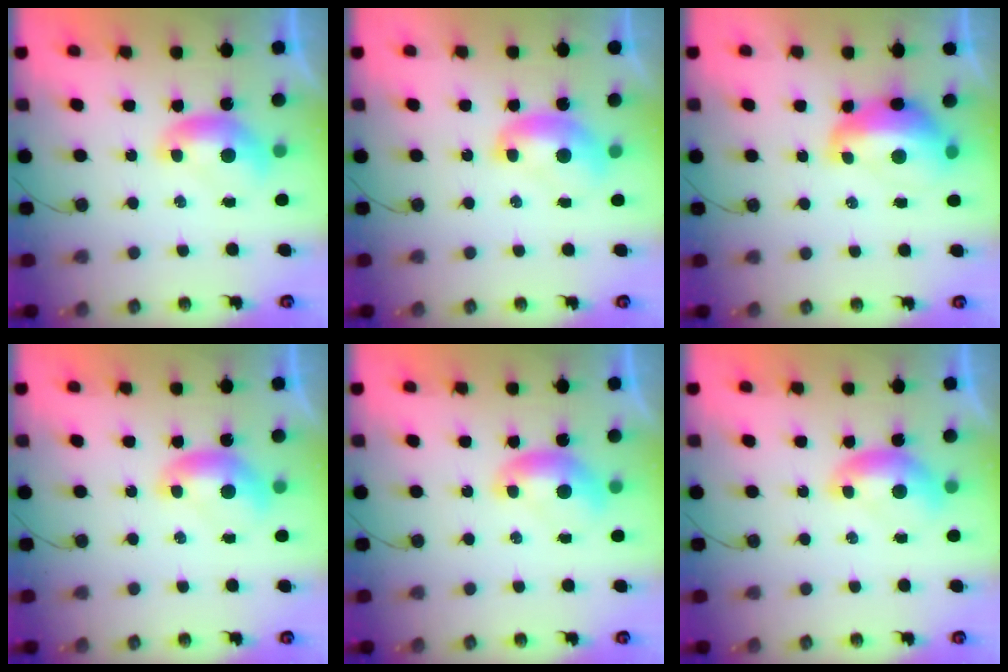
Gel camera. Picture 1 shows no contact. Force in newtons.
{"total": 2.1, "press": 2.1, "slide": 0.3}
{"total": 5.5, "press": 5.4, "slide": 0.8}
{"total": 0.0}
{"total": 0.0}
{"total": 0.0}